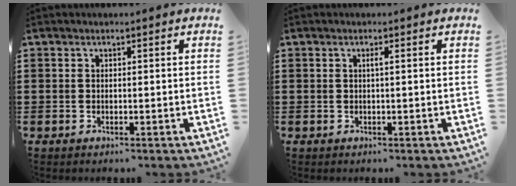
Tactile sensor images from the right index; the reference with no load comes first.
{"total": 0.8, "force": [0.1, -0.1, 0.8], "torque": [-0.013, -0.004, 0.001]}